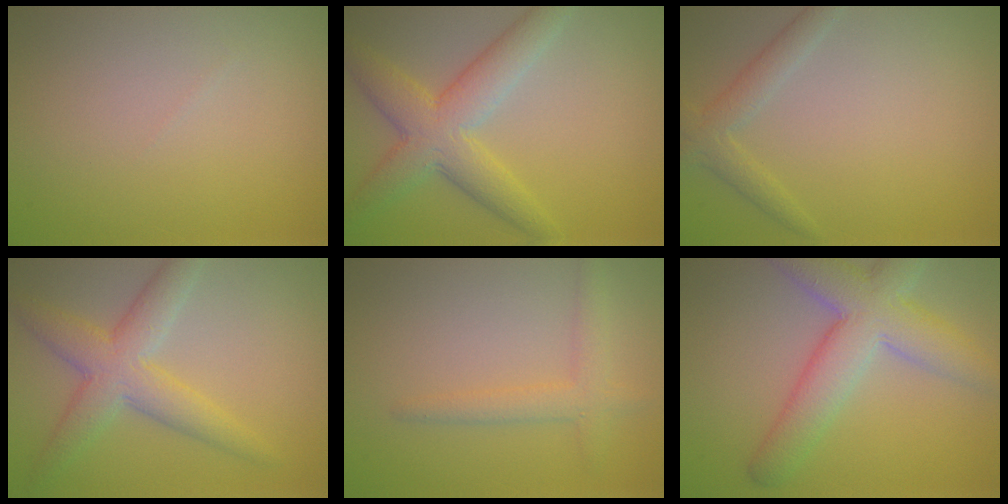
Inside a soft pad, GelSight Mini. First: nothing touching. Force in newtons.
{"total": 5.9, "press": 5.9, "slide": 0.1}
{"total": 2.2, "press": 2.2, "slide": 0.1}
{"total": 5.2, "press": 5.2, "slide": 0.2}
{"total": 2.3, "press": 2.3, "slide": 0.2}
{"total": 7.1, "press": 7.1, "slide": 0.4}